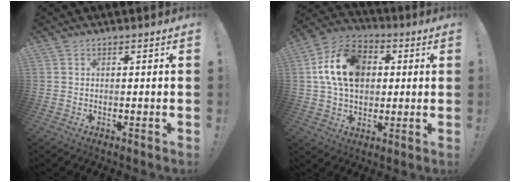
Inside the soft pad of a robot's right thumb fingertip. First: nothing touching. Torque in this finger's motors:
{"motor_torque": [1.37, 1.86, 1.40, 0.30, 0.10]}